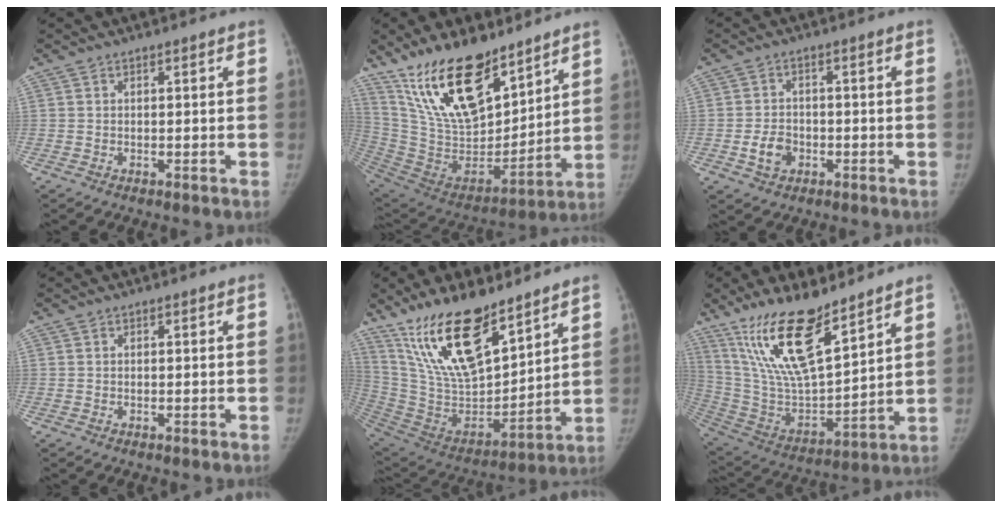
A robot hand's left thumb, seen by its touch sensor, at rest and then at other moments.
{"total": 24.5, "force": [16.5, 10.8, 14.7], "torque": [-0.223, -0.079, 0.306]}
{"total": 4.4, "force": [-1.4, 3.4, 2.4], "torque": [-0.032, 0.010, -0.024]}
{"total": 0.0}
{"total": 23.3, "force": [15.6, 8.8, 14.9], "torque": [-0.233, -0.076, 0.297]}
{"total": 20.3, "force": [13.6, 6.0, 13.8], "torque": [-0.234, -0.073, 0.264]}